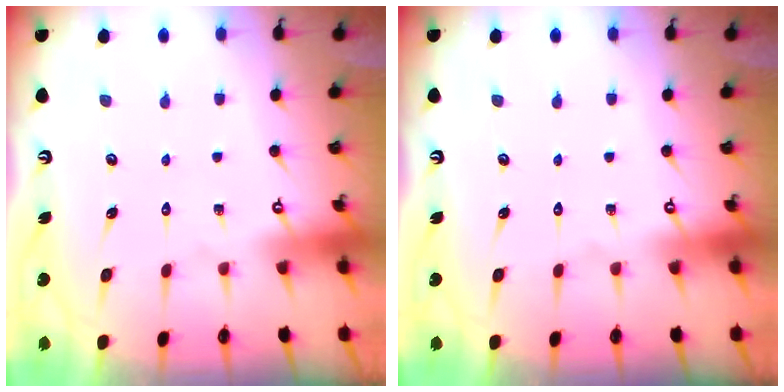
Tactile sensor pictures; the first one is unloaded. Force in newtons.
{"total": 0.0}